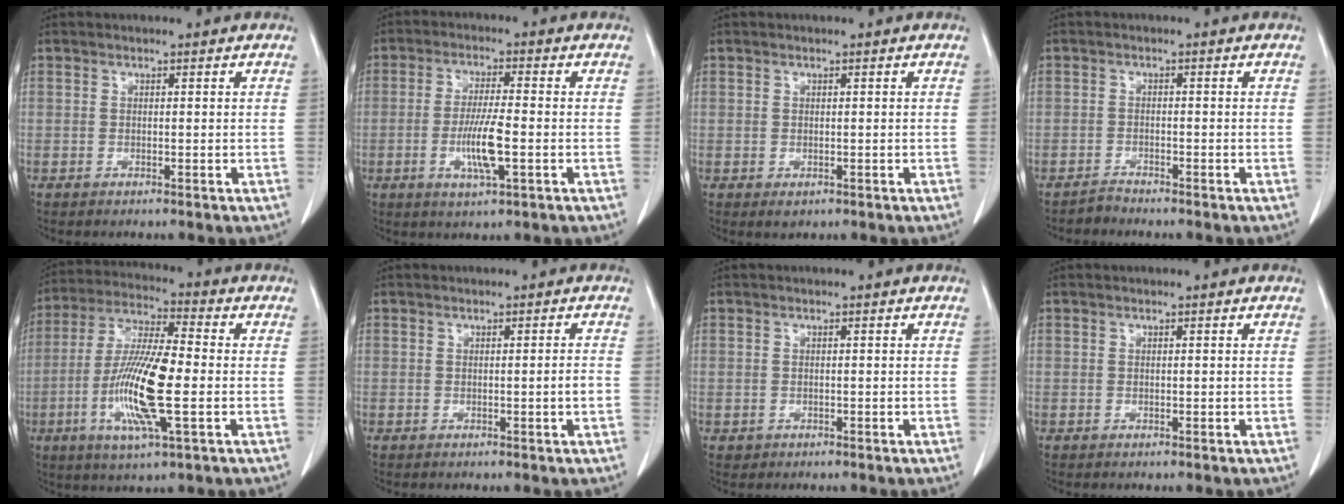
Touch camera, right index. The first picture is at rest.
{"total": 7.2, "force": [-1.8, 0.7, 7.0], "torque": [-0.135, -0.009, -0.034]}
{"total": 1.3, "force": [-0.6, 1.0, 0.5], "torque": [-0.007, 0.001, -0.001]}
{"total": 1.5, "force": [-1.5, 0.1, -0.2], "torque": [0.004, -0.003, -0.027]}
{"total": 14.5, "force": [-2.9, 1.8, 14.1], "torque": [-0.284, -0.011, -0.058]}
{"total": 1.4, "force": [-0.4, -0.3, 1.3], "torque": [-0.019, -0.002, -0.006]}
{"total": 0.8, "force": [-0.2, 0.8, 0.0], "torque": [-0.002, 0.005, 0.001]}
{"total": 0.0}